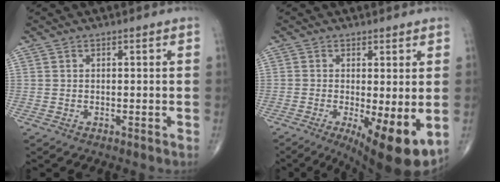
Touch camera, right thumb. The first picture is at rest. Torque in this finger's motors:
{"motor_torque": [1.13, 2.00, 0.41, -0.02, 0.12]}